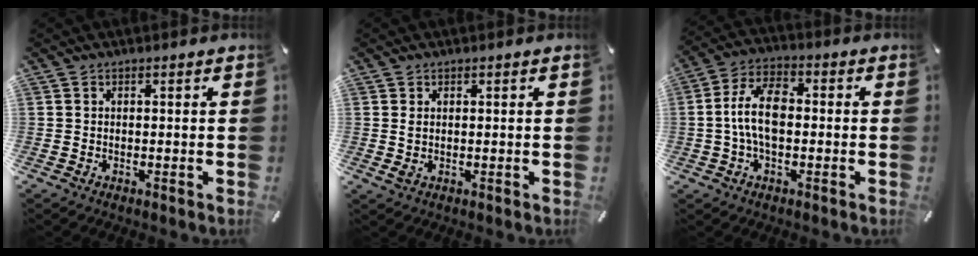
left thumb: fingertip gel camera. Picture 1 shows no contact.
{"total": 1.5, "force": [0.5, 0.8, 1.1], "torque": [-0.023, 0.002, 0.008]}
{"total": 10.0, "force": [-0.9, 5.7, 8.2], "torque": [-0.158, 0.010, -0.019]}